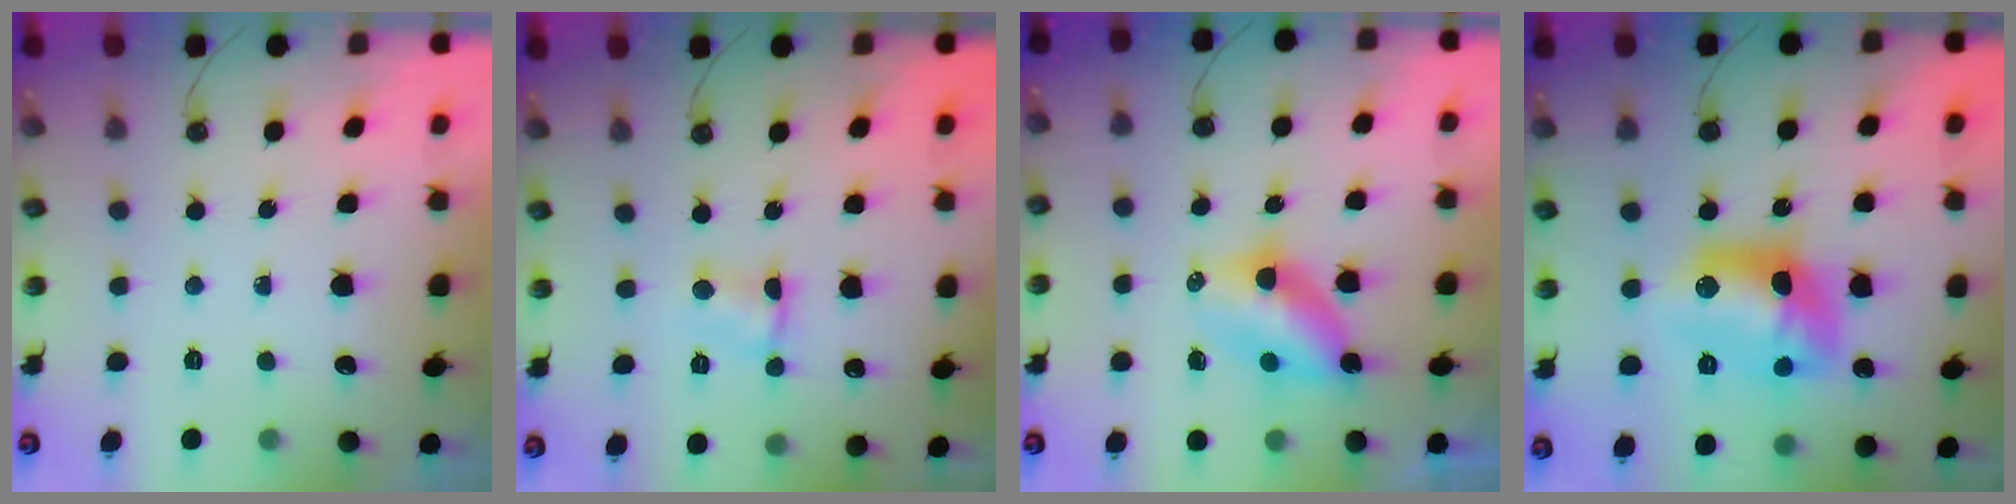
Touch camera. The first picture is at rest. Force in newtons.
{"total": 2.8, "press": 2.8, "slide": 0.3}
{"total": 6.5, "press": 6.4, "slide": 0.6}
{"total": 13.7, "press": 13.7, "slide": 1.1}